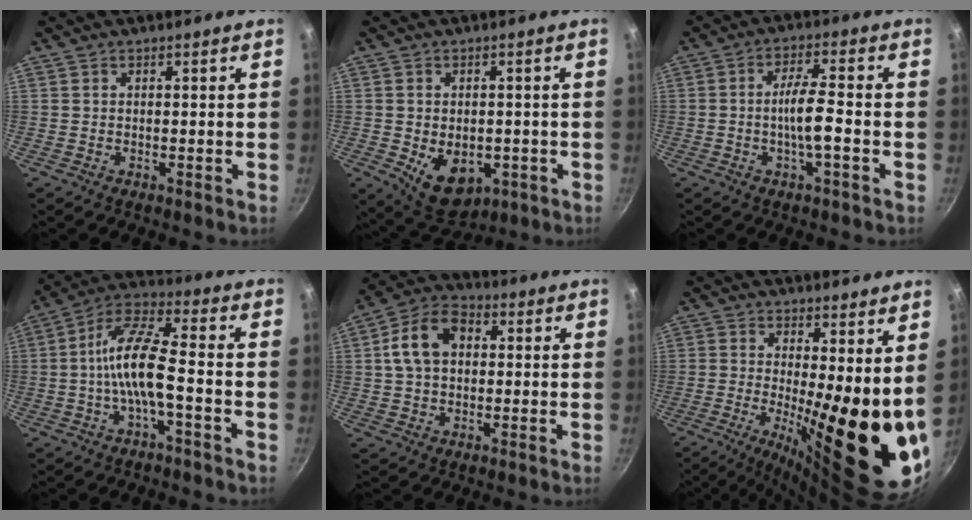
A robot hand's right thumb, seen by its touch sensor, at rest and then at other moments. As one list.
[{"total": 9.4, "force": [-2.2, 6.6, 6.4], "torque": [-0.070, -0.009, -0.013]}, {"total": 6.2, "force": [-1.7, 1.0, 5.8], "torque": [-0.110, 0.020, -0.035]}, {"total": 10.9, "force": [-2.6, 3.0, 10.1], "torque": [-0.205, 0.037, -0.060]}, {"total": 10.7, "force": [1.7, 7.5, 7.4], "torque": [-0.113, 0.024, 0.016]}, {"total": 19.4, "force": [1.1, 5.8, 18.5], "torque": [-0.238, -0.052, 0.022]}]